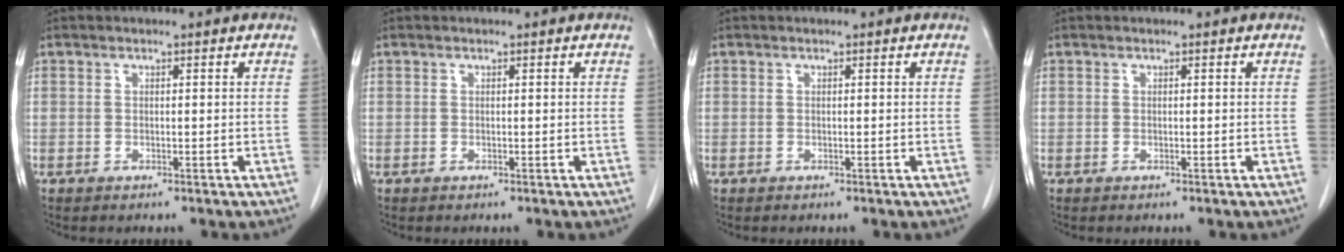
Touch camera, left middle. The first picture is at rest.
{"total": 0.0}
{"total": 0.0}
{"total": 0.0}